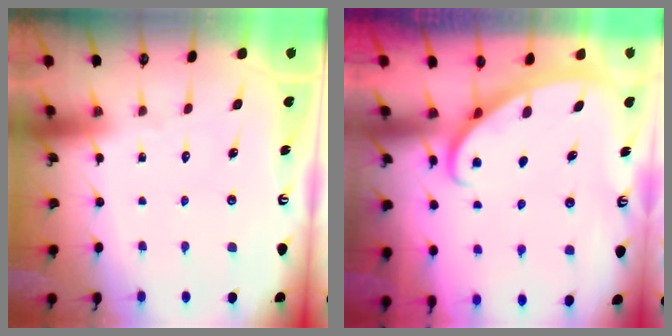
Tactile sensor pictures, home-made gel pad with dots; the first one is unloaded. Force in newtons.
{"total": 3.1, "press": 3.1, "slide": 0.0}